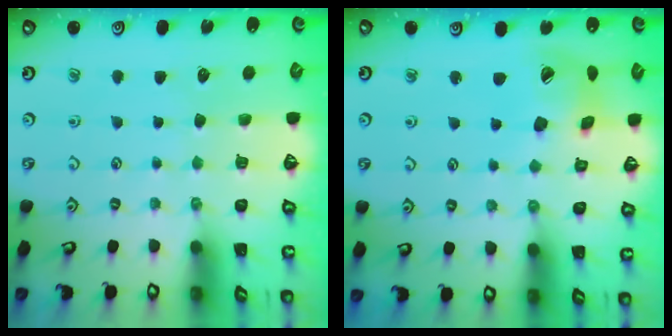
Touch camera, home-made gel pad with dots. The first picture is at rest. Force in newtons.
{"total": 13.1, "press": 13.0, "slide": 1.8}